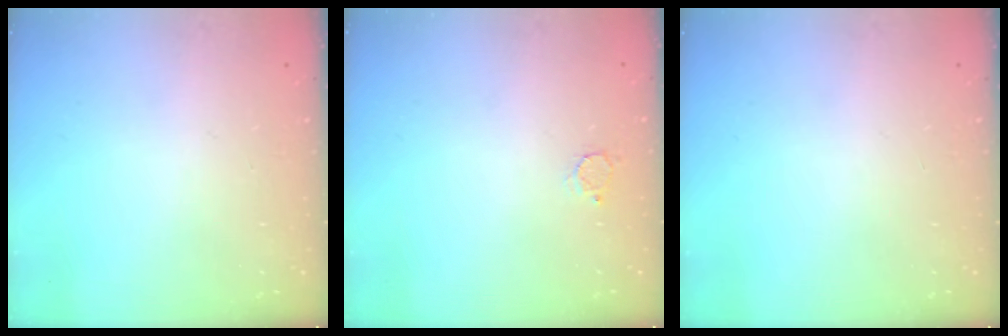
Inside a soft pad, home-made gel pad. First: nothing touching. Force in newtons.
{"total": 2.3, "press": 2.3, "slide": 0.2}
{"total": 0.0}